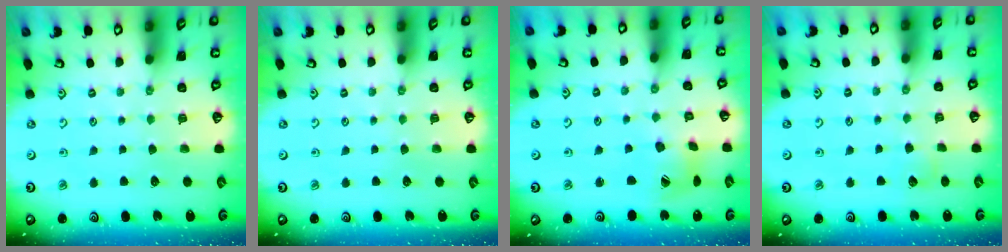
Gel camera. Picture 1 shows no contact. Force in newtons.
{"total": 0.0}
{"total": 8.8, "press": 8.8, "slide": 1.2}
{"total": 3.1, "press": 3.0, "slide": 0.3}